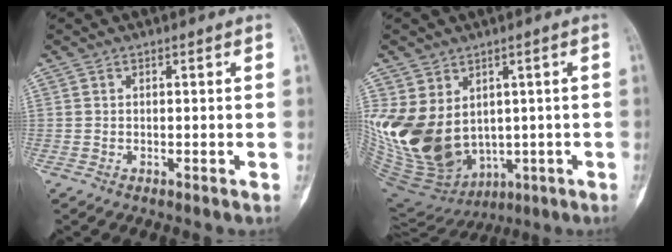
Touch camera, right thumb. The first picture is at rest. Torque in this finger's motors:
{"motor_torque": [-0.73, 2.67, 2.52, 0.24, 0.66]}